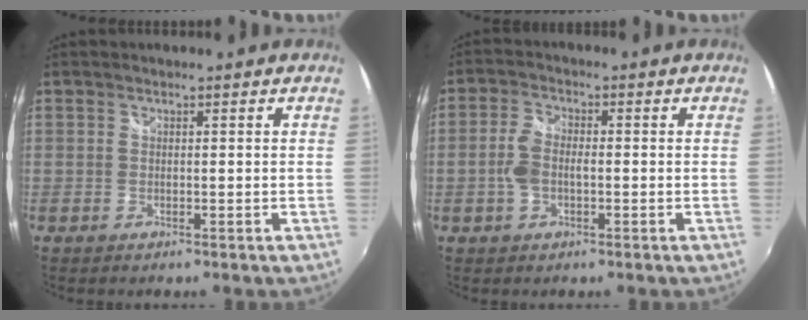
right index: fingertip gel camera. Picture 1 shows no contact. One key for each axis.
{"total": 5.0, "fx": -0.9, "fy": 2.8, "fz": 4.0, "tx": -0.088, "ty": 0.006, "tz": -0.016}